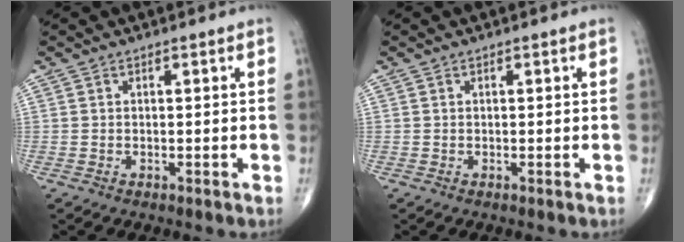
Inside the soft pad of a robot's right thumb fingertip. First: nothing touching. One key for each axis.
{"total": 0.0}